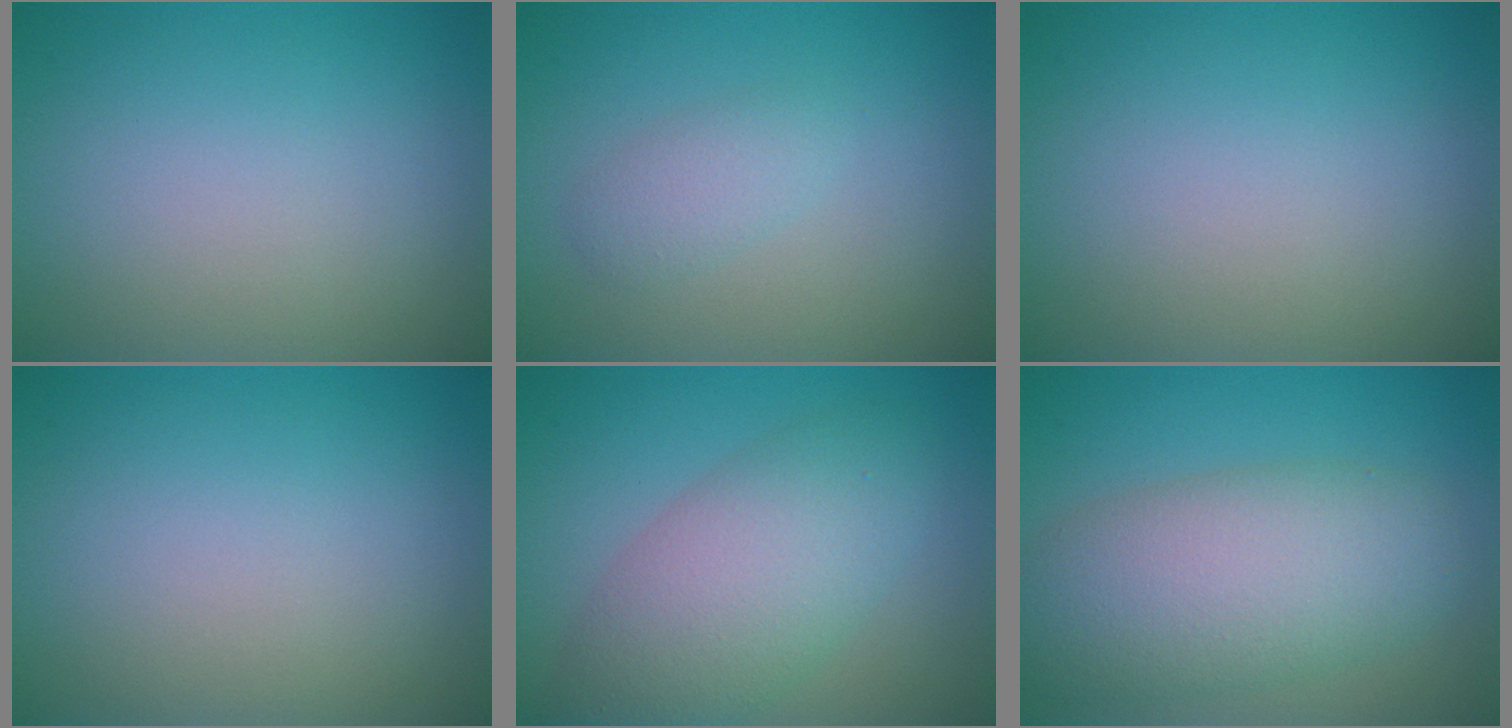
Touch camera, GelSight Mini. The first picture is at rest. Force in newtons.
{"total": 1.8, "press": 1.8, "slide": 0.2}
{"total": 0.0}
{"total": 0.0}
{"total": 6.4, "press": 6.4, "slide": 0.2}
{"total": 7.7, "press": 7.7, "slide": 0.6}